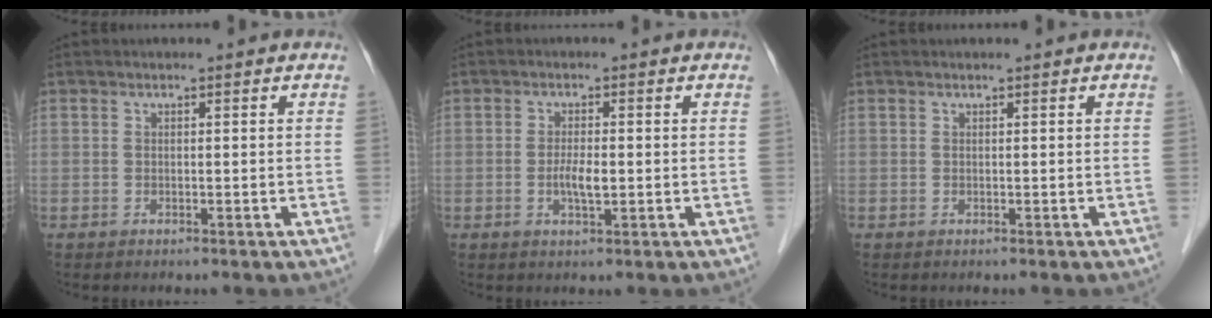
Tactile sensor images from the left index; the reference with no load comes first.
{"total": 2.8, "force": [-0.4, 0.7, 2.7], "torque": [-0.055, -0.001, -0.006]}
{"total": 0.0}